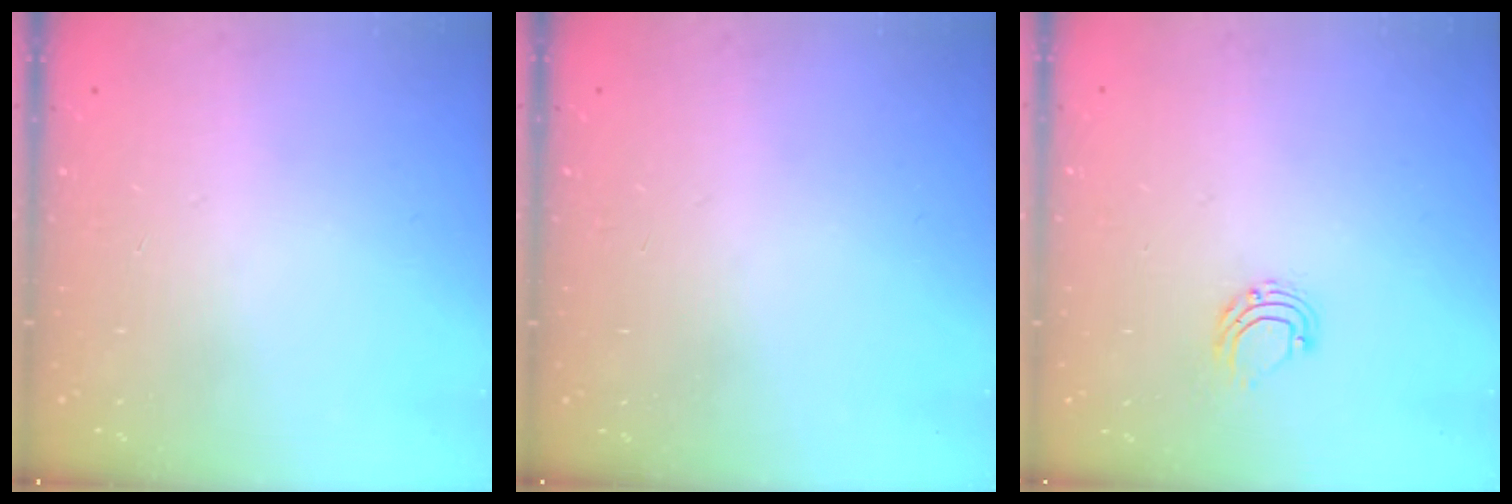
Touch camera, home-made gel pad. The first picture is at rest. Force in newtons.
{"total": 0.0}
{"total": 5.7, "press": 5.7, "slide": 0.4}